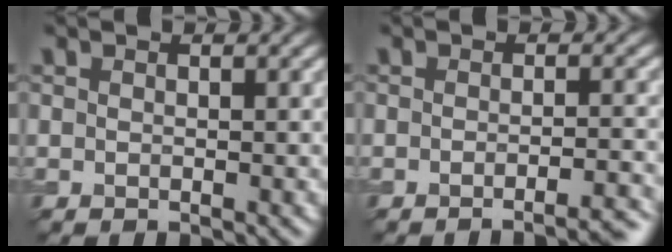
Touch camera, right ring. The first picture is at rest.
{"total": 3.6, "force": [-2.6, 0.7, 2.5], "torque": [-0.023, 0.011, -0.037]}